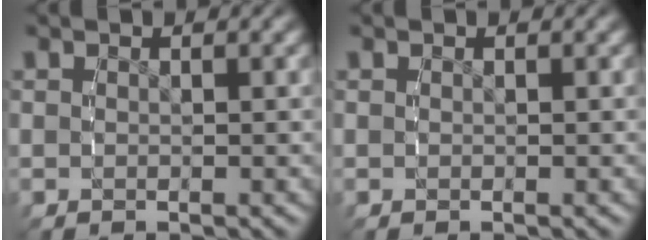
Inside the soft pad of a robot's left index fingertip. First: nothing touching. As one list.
[{"total": 0.0}]